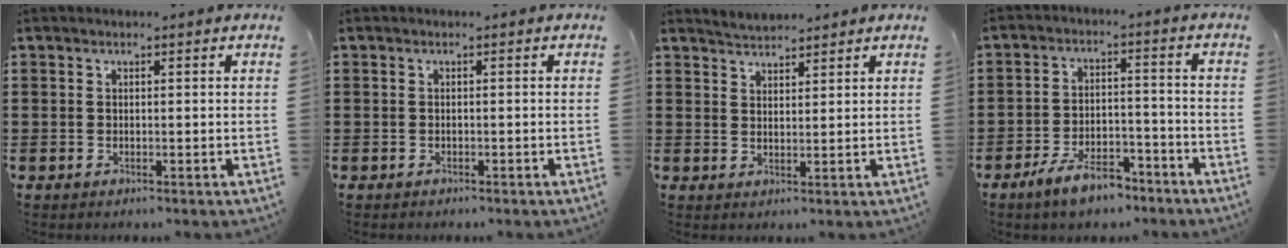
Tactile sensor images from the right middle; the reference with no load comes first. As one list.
[{"total": 0.6, "force": [-0.5, 0.2, 0.1], "torque": [-0.002, 0.000, -0.012]}, {"total": 2.4, "force": [2.3, 0.0, -0.5], "torque": [0.001, 0.001, 0.046]}, {"total": 7.1, "force": [-5.7, 2.2, 3.5], "torque": [-0.071, 0.009, -0.109]}]